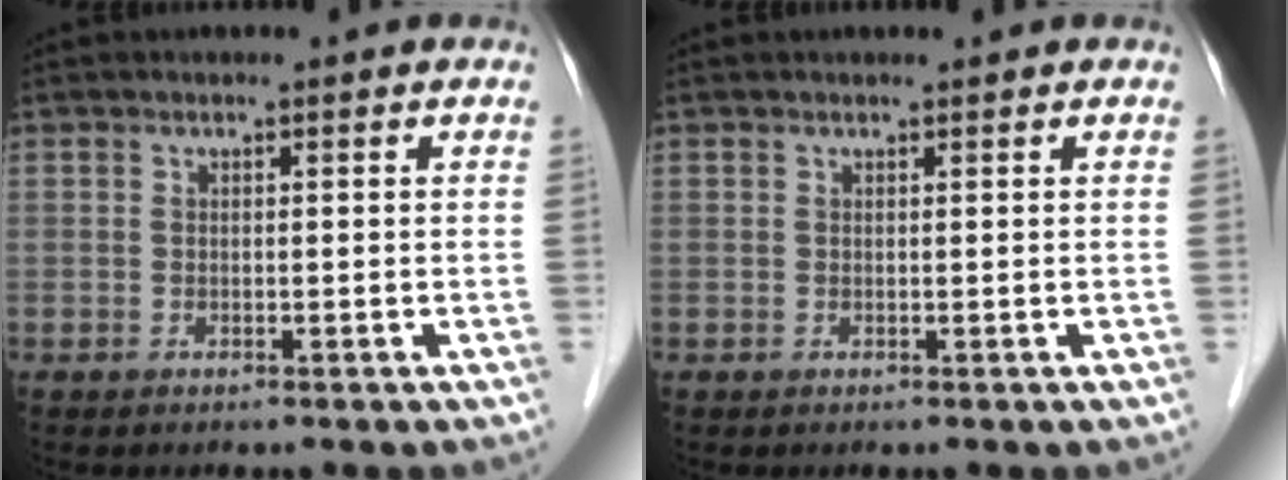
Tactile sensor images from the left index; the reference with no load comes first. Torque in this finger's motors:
{"motor_torque": [0.02, 0.03, 0.00, 0.01]}